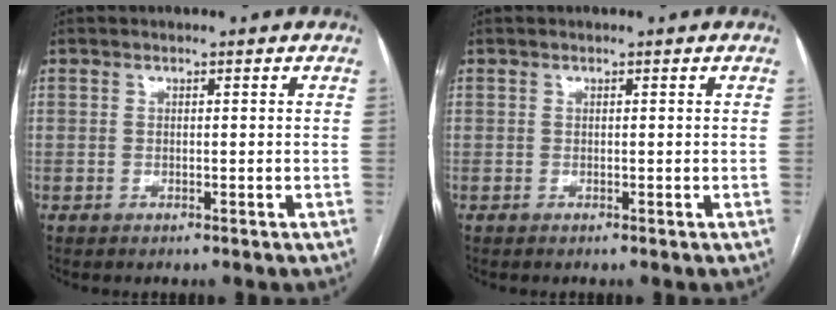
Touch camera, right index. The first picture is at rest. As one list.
[{"total": 0.0}]